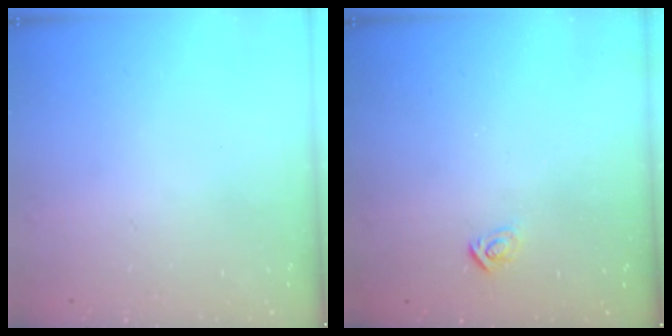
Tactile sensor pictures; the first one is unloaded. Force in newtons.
{"total": 2.9, "press": 2.9, "slide": 0.3}